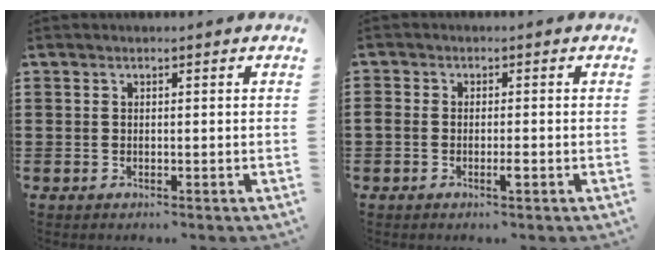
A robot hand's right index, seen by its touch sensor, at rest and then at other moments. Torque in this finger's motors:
{"motor_torque": [2.00, 0.14, 0.38, 0.11]}